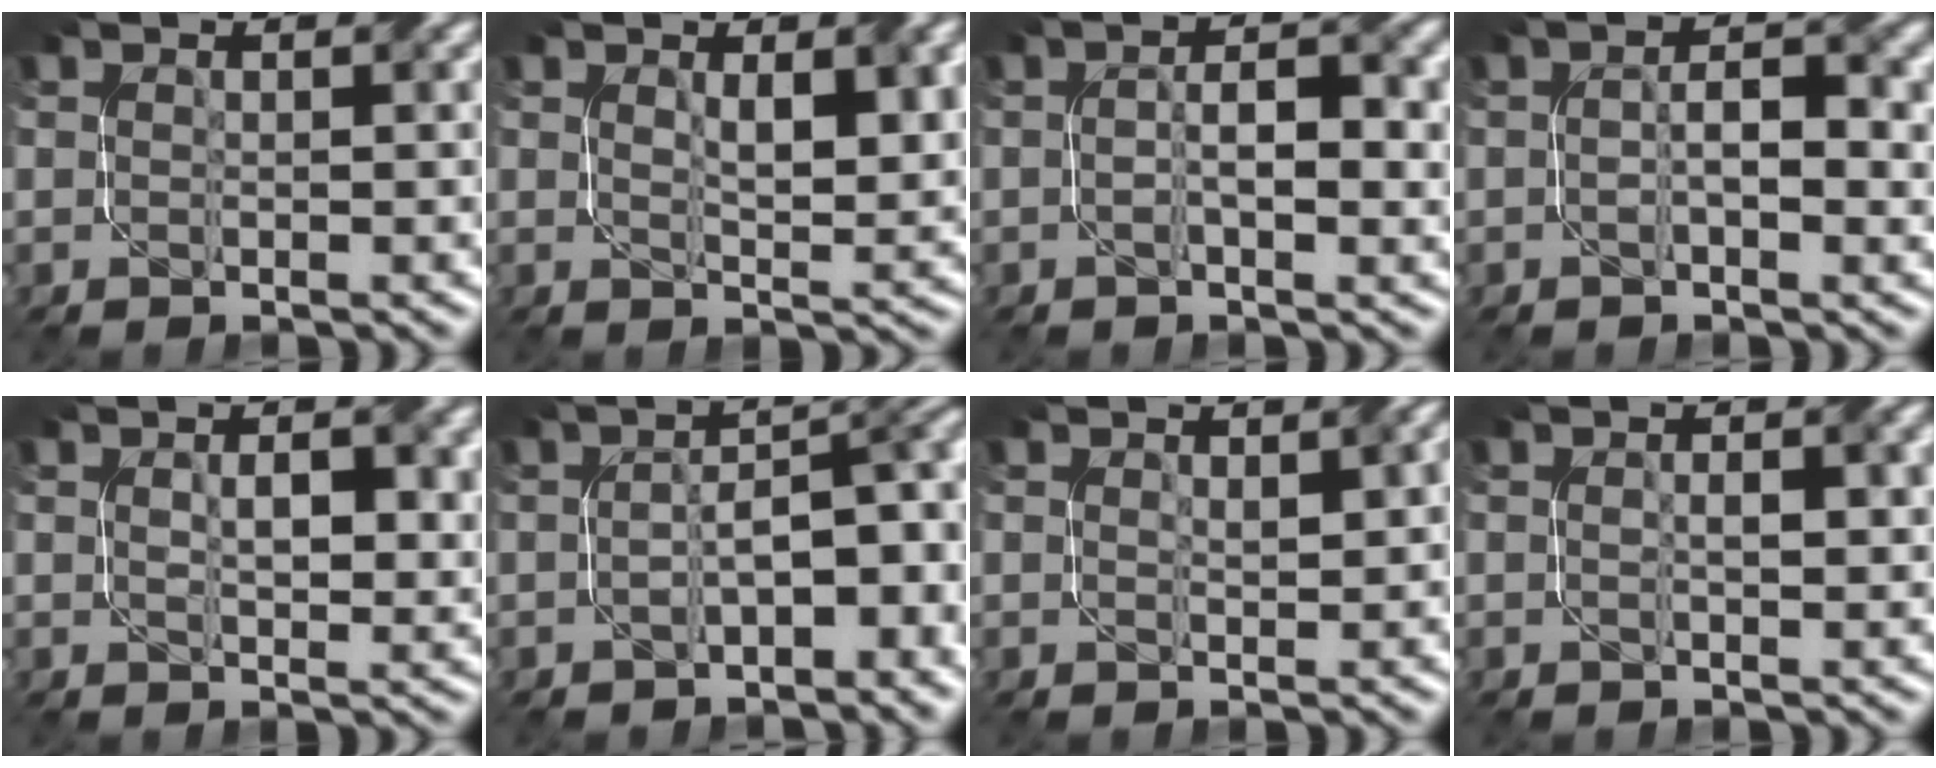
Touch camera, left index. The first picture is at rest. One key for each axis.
{"total": 4.1, "fx": 1.2, "fy": 1.3, "fz": 3.6, "tx": -0.064, "ty": -0.004, "tz": 0.026}
{"total": 4.3, "fx": -0.3, "fy": 1.6, "fz": 4.0, "tx": -0.071, "ty": 0.004, "tz": -0.006}
{"total": 3.9, "fx": -0.3, "fy": 1.6, "fz": 3.6, "tx": -0.063, "ty": 0.004, "tz": -0.006}
{"total": 3.4, "fx": 0.7, "fy": 1.5, "fz": 2.9, "tx": -0.051, "ty": 0.000, "tz": 0.016}
{"total": 6.6, "fx": -1.3, "fy": 2.8, "fz": 5.8, "tx": -0.082, "ty": 0.012, "tz": -0.020}
{"total": 1.6, "fx": 0.6, "fy": 0.4, "fz": 1.4, "tx": -0.021, "ty": 0.001, "tz": 0.014}
{"total": 1.8, "fx": 0.1, "fy": 0.5, "fz": 1.7, "tx": -0.029, "ty": 0.004, "tz": 0.002}